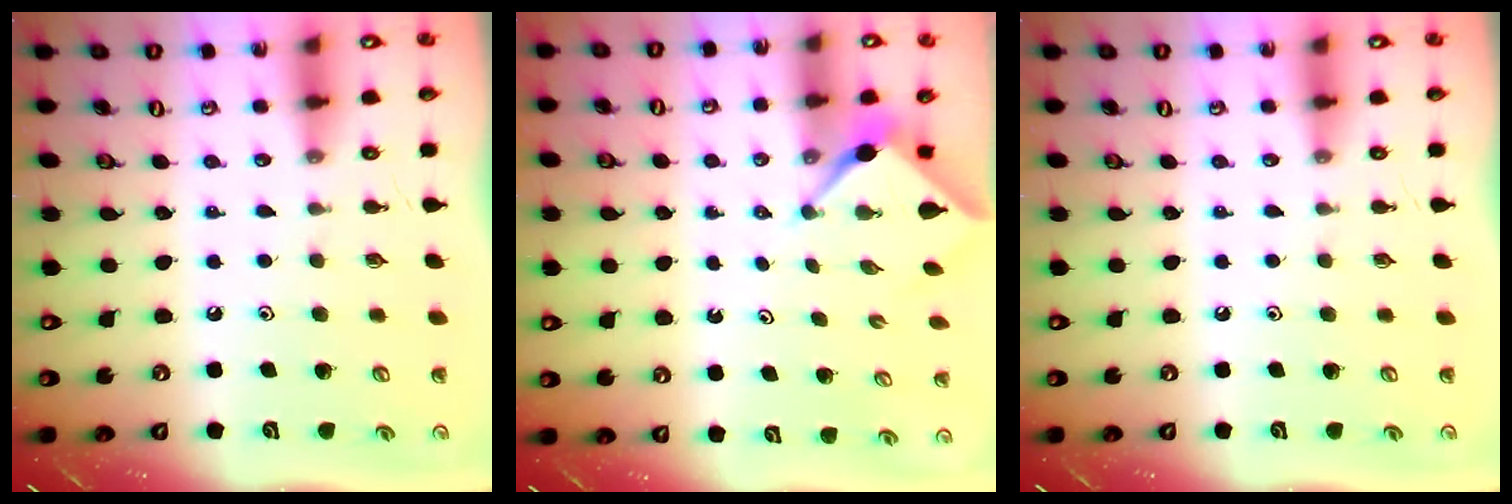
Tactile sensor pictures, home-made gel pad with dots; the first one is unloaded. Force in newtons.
{"total": 2.3, "press": 2.3, "slide": 0.3}
{"total": 0.0}